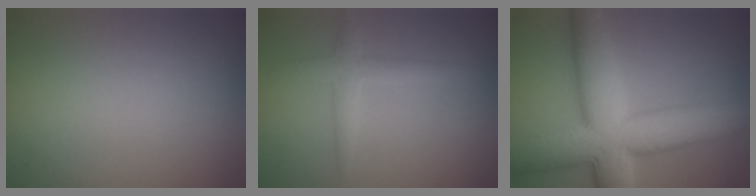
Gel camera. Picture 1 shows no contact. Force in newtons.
{"total": 2.1, "press": 2.1, "slide": 0.0}
{"total": 11.5, "press": 11.5, "slide": 0.2}